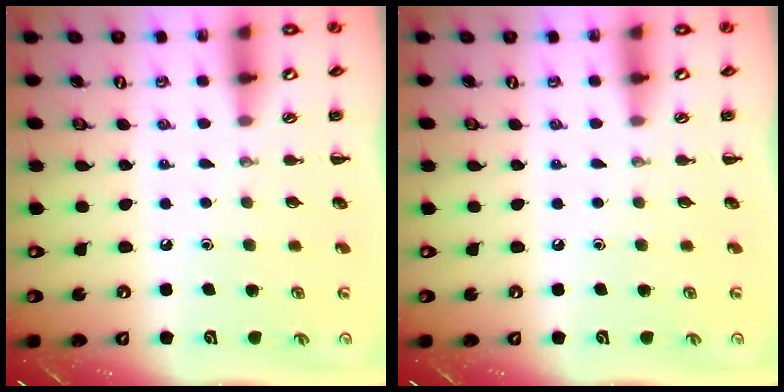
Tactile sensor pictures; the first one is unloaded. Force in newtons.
{"total": 0.0}